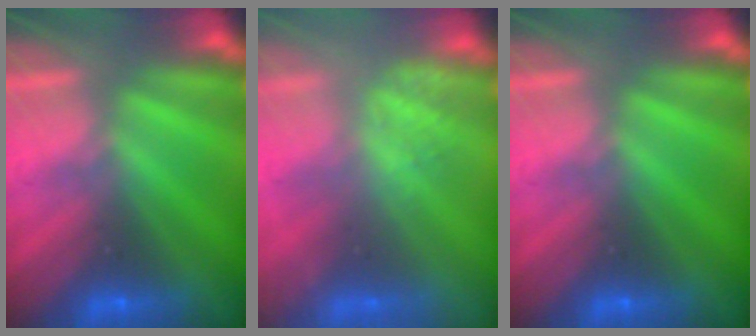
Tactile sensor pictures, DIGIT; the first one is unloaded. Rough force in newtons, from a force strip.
{"total": 2.4}
{"total": 0.0}